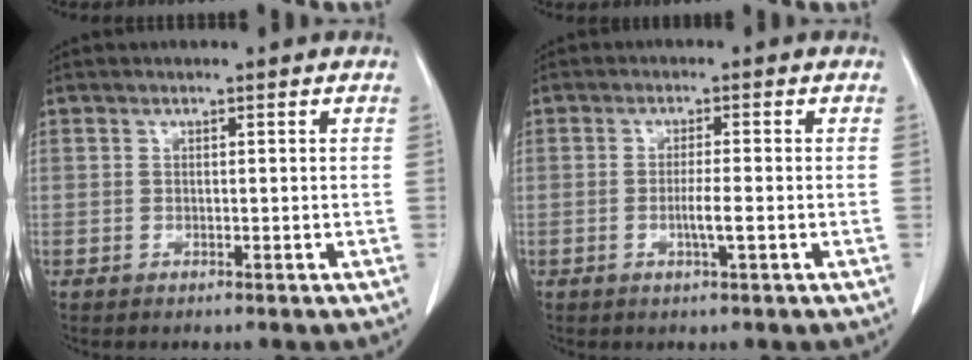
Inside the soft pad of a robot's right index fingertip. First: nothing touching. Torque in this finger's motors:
{"motor_torque": [0.33, -0.17, 0.30, 0.06]}